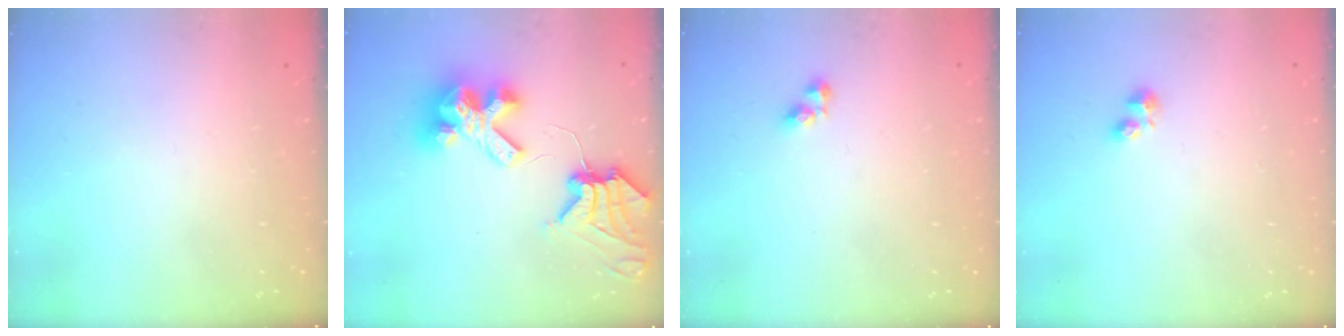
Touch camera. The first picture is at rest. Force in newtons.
{"total": 11.3, "press": 11.3, "slide": 1.4}
{"total": 3.7, "press": 3.6, "slide": 0.5}
{"total": 2.7, "press": 2.6, "slide": 0.6}